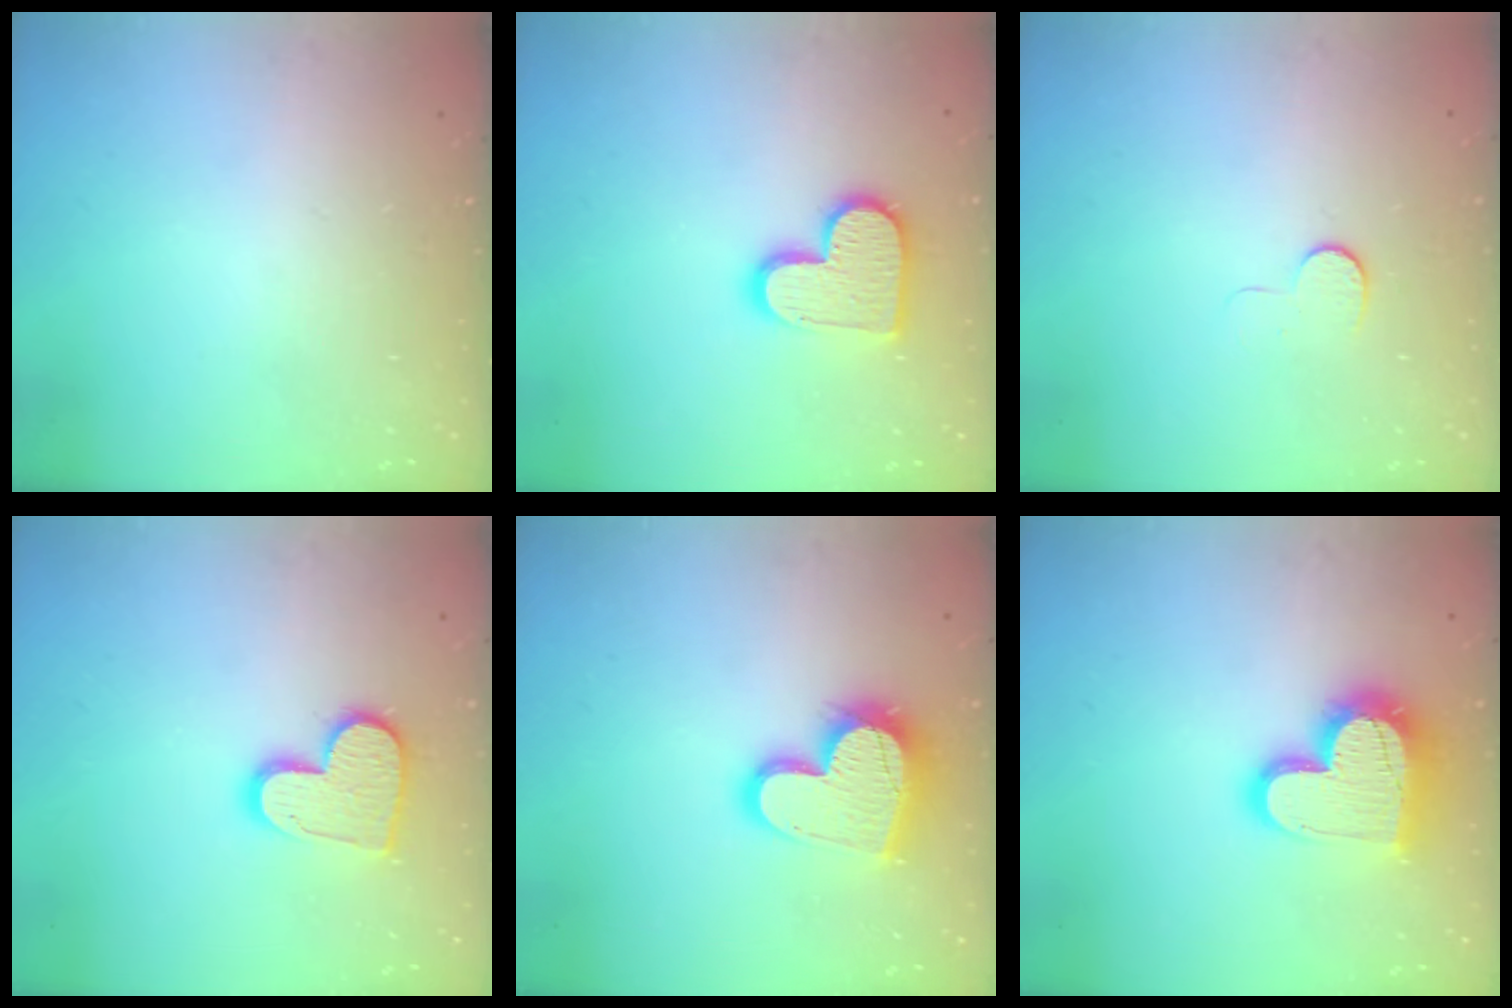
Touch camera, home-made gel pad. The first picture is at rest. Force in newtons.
{"total": 13.4, "press": 13.4, "slide": 0.8}
{"total": 5.1, "press": 5.1, "slide": 0.5}
{"total": 13.3, "press": 13.3, "slide": 1.1}
{"total": 17.9, "press": 17.8, "slide": 1.2}
{"total": 18.6, "press": 18.6, "slide": 1.3}